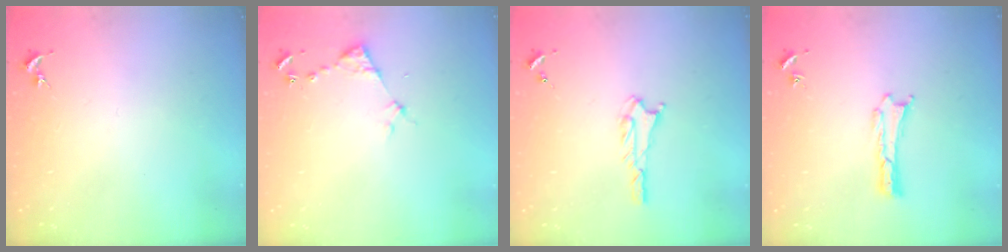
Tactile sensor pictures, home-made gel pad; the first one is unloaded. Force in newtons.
{"total": 3.8, "press": 3.8, "slide": 0.4}
{"total": 1.8, "press": 1.8, "slide": 0.2}
{"total": 0.0}